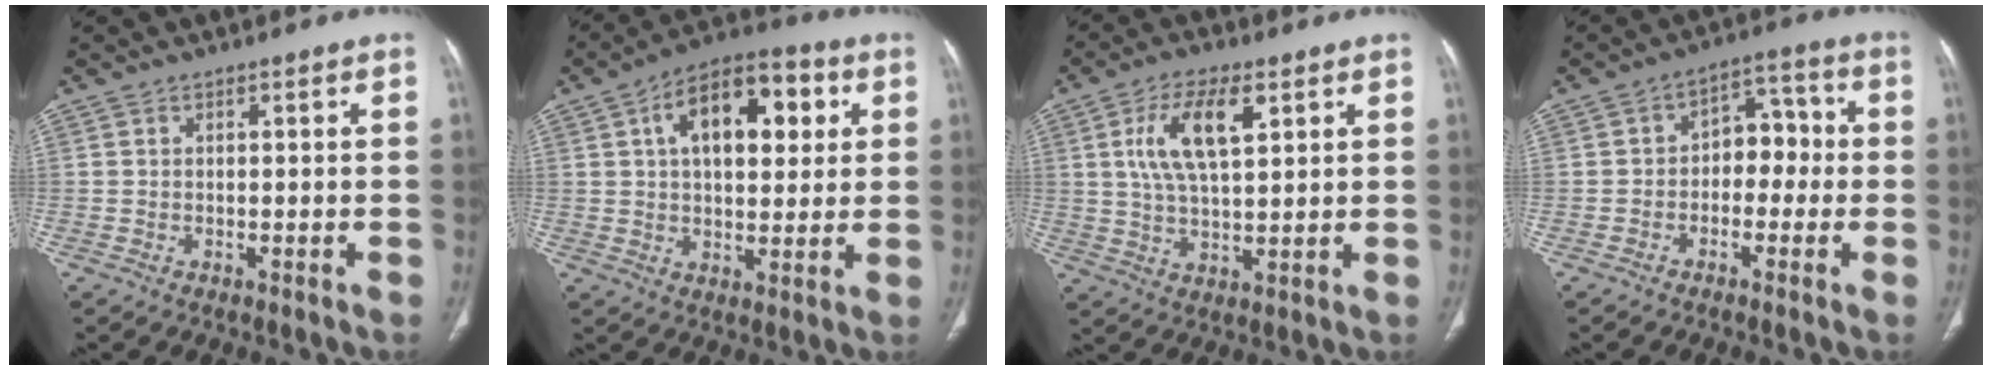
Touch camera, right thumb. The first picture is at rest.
{"total": 16.1, "force": [4.7, 8.8, 12.6], "torque": [-0.159, 0.014, 0.068]}
{"total": 11.0, "force": [3.8, 4.7, 9.1], "torque": [-0.172, -0.005, 0.073]}
{"total": 7.4, "force": [-1.0, 5.3, 5.1], "torque": [-0.037, 0.038, -0.030]}